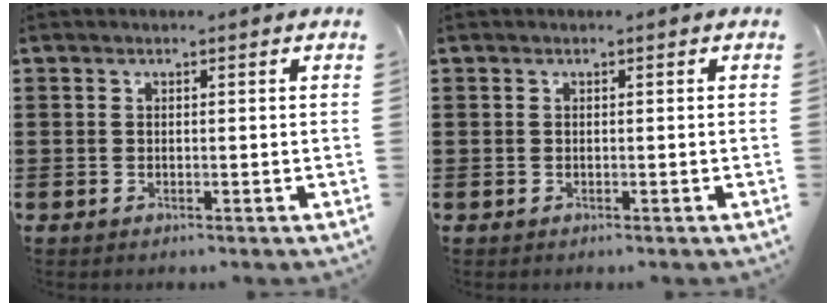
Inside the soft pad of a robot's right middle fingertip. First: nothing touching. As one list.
[{"total": 0.0}]